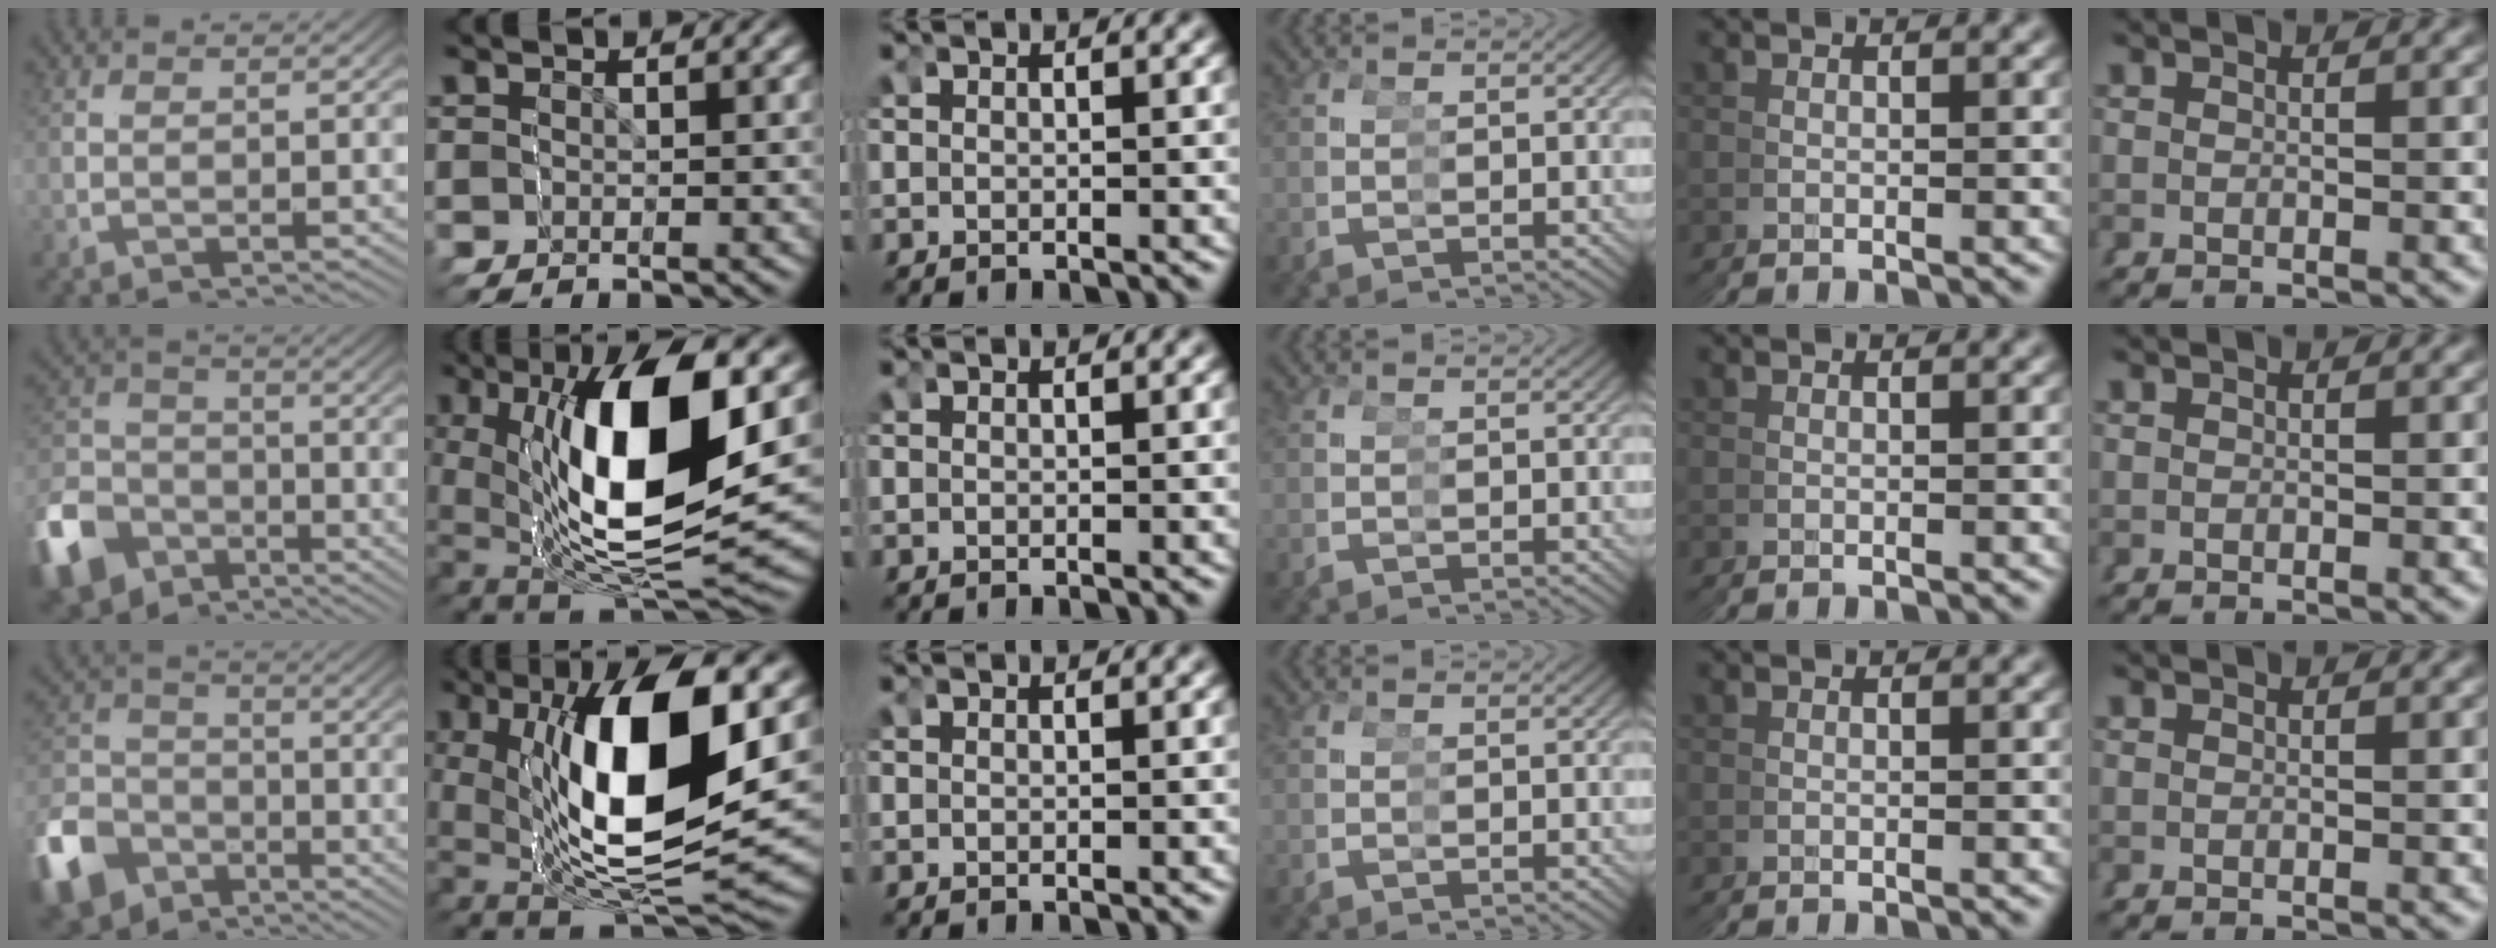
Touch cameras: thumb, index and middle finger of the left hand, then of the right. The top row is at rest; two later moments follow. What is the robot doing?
{"motion": "grasp_and_lifting", "object": "markers"}